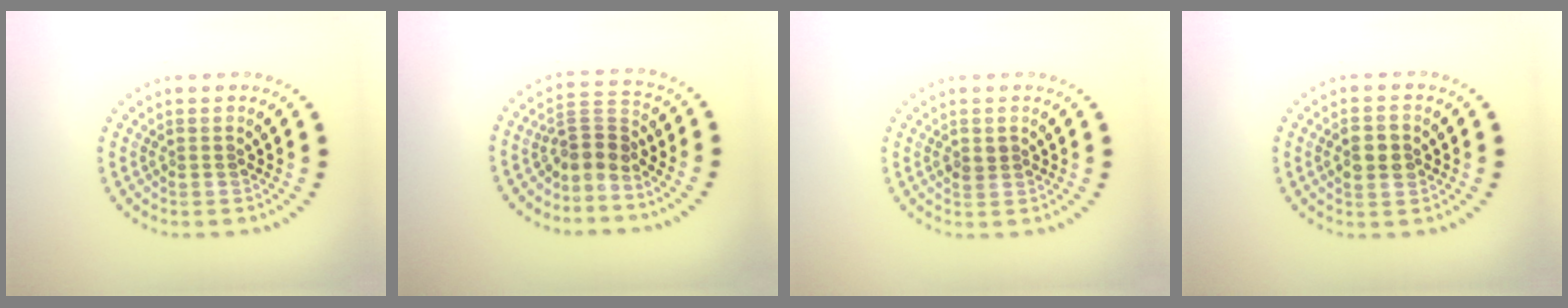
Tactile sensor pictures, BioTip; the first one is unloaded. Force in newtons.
{"total": 2.8, "press": 2.0, "slide": 1.9}
{"total": 1.0, "press": 0.9, "slide": 0.3}
{"total": 3.0, "press": 3.0, "slide": 0.2}